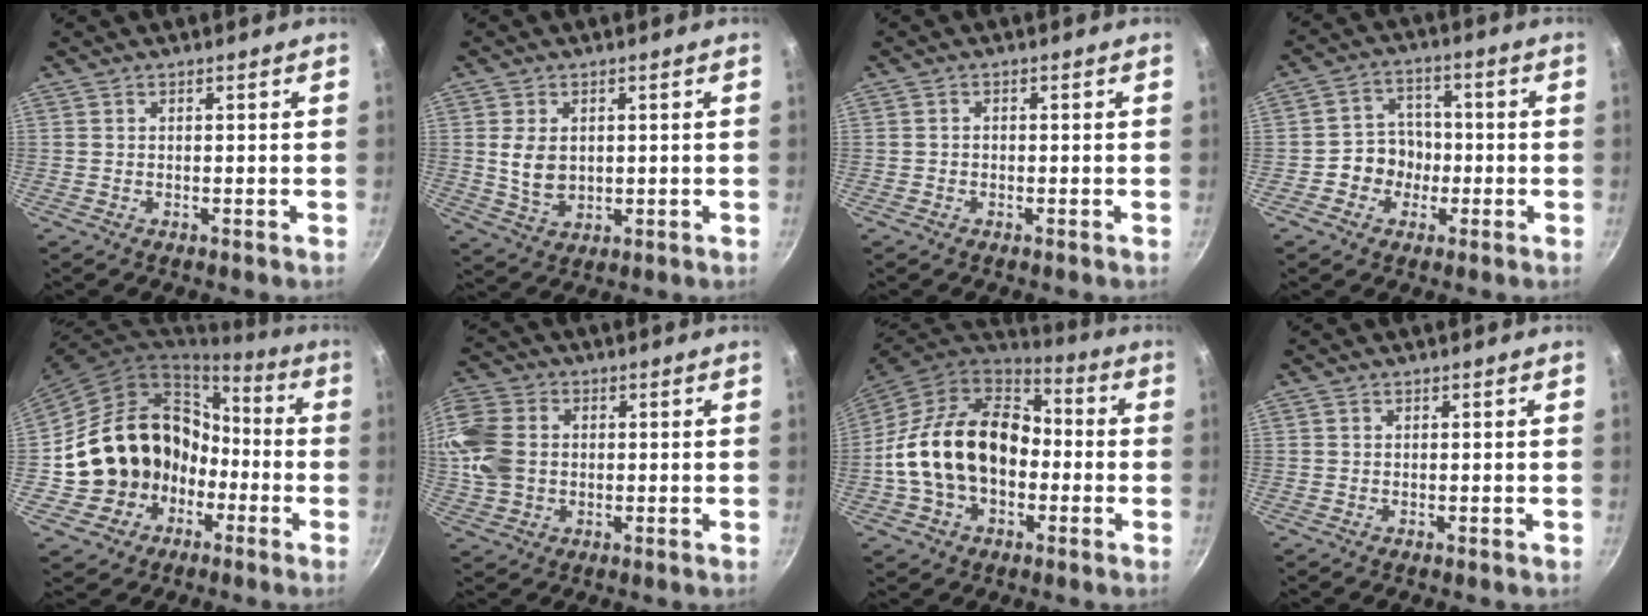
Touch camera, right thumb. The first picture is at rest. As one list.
[{"total": 6.2, "force": [0.9, 4.3, 4.4], "torque": [-0.073, -0.011, 0.026]}, {"total": 0.8, "force": [-0.4, 0.7, 0.3], "torque": [-0.006, 0.003, -0.007]}, {"total": 7.0, "force": [-1.8, 6.3, 2.4], "torque": [0.004, 0.027, -0.039]}, {"total": 18.5, "force": [-3.9, 16.6, 7.1], "torque": [-0.076, 0.067, -0.036]}, {"total": 15.1, "force": [1.2, 12.0, 9.1], "torque": [-0.202, 0.017, 0.016]}, {"total": 21.3, "force": [-1.7, 15.2, 14.8], "torque": [-0.240, 0.049, -0.035]}, {"total": 0.0}]